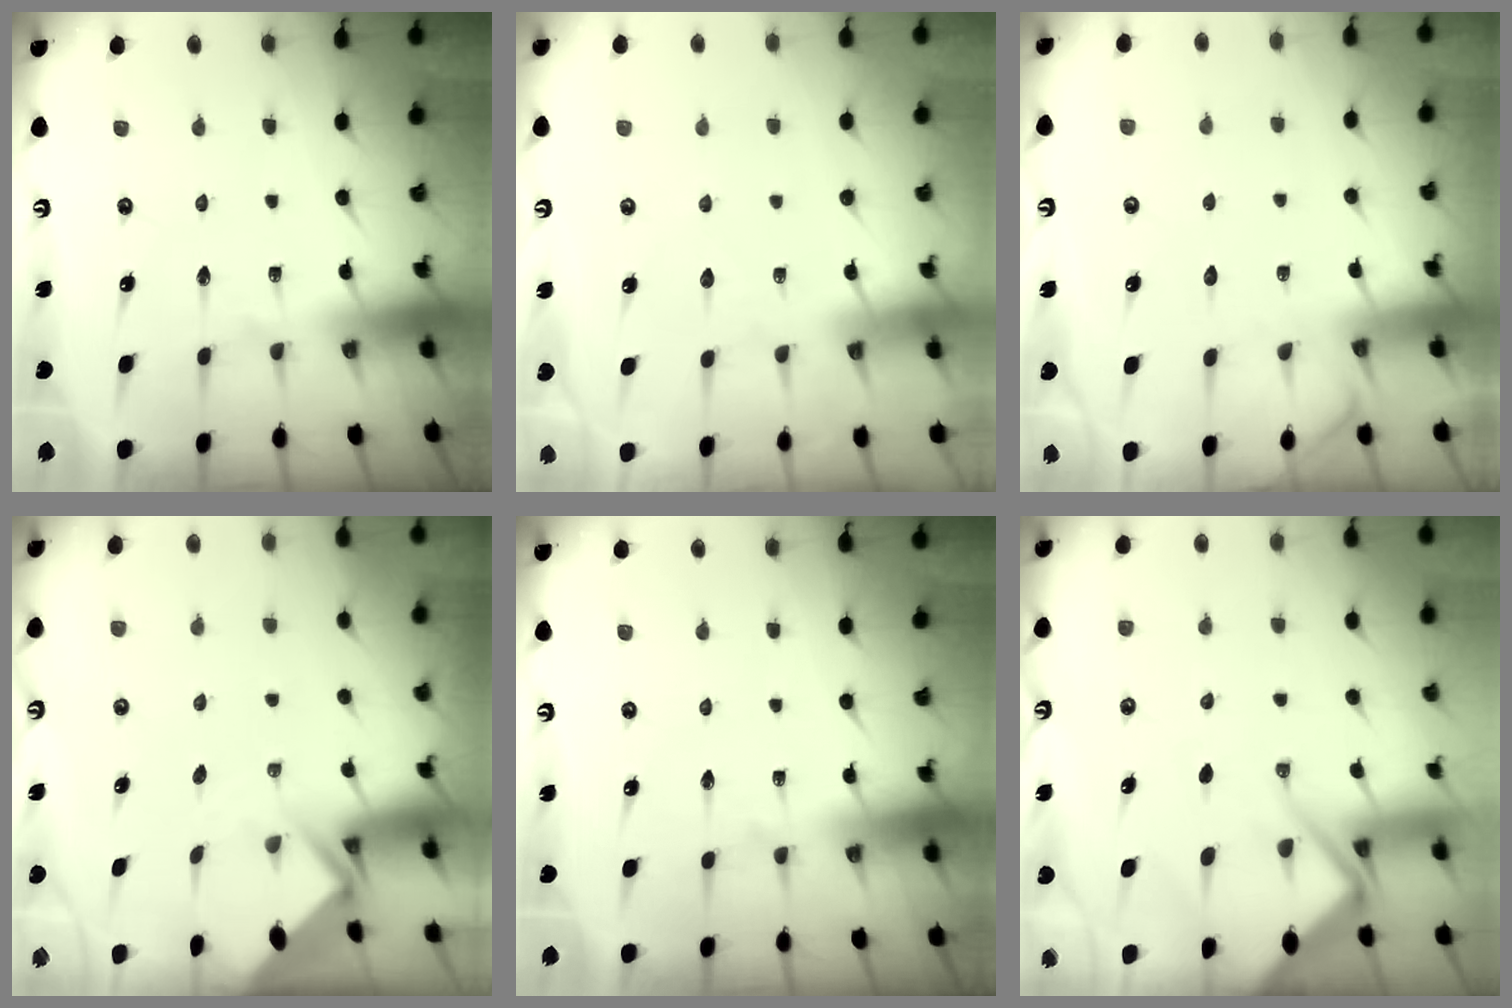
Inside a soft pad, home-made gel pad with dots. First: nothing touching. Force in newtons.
{"total": 5.0, "press": 4.9, "slide": 0.7}
{"total": 3.9, "press": 3.9, "slide": 0.4}
{"total": 2.7, "press": 2.7, "slide": 0.2}
{"total": 0.0}
{"total": 8.0, "press": 7.9, "slide": 1.0}